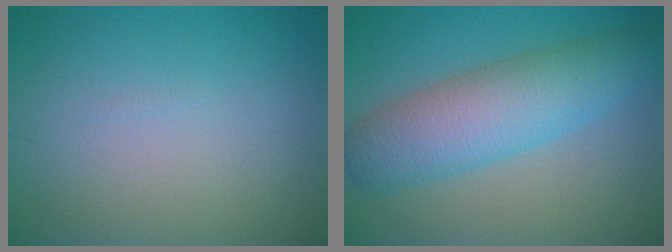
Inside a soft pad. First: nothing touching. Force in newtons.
{"total": 7.2, "press": 7.2, "slide": 0.3}